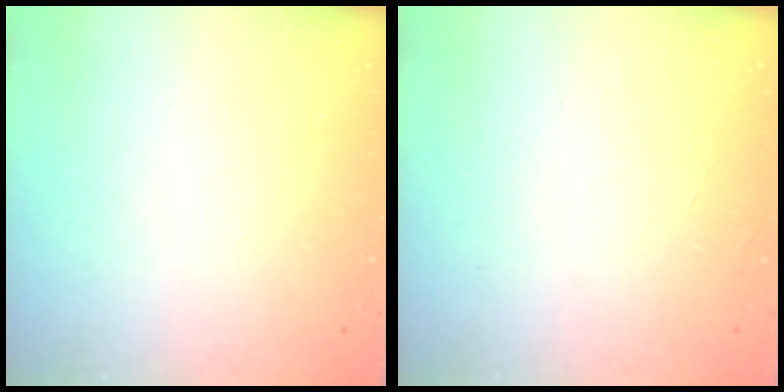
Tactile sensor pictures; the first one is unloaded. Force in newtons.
{"total": 0.0}